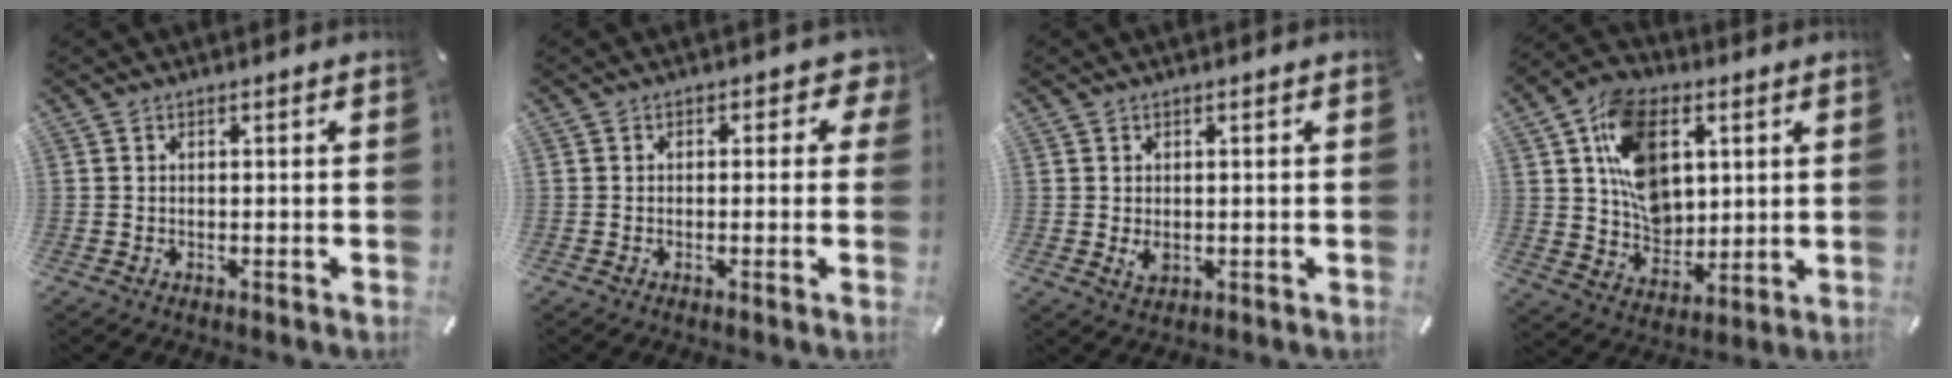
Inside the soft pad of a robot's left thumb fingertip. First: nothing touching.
{"total": 3.2, "force": [0.5, 2.1, 2.3], "torque": [-0.023, 0.001, 0.001]}
{"total": 2.2, "force": [0.0, 1.7, 1.5], "torque": [-0.025, -0.005, -0.001]}
{"total": 15.2, "force": [4.6, 11.2, 9.1], "torque": [-0.165, 0.001, 0.088]}